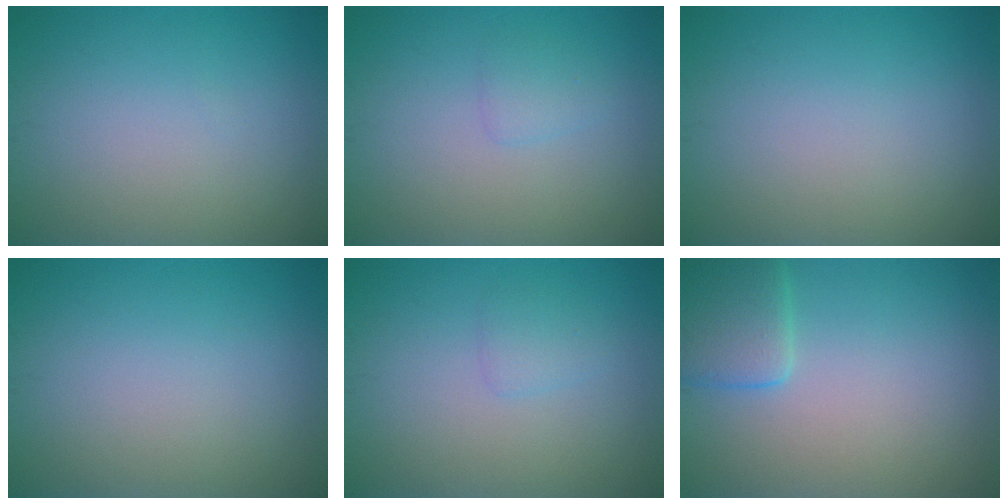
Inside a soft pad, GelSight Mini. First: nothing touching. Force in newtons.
{"total": 1.1, "press": 1.1, "slide": 0.1}
{"total": 0.0}
{"total": 0.0}
{"total": 1.1, "press": 1.1, "slide": 0.1}
{"total": 3.4, "press": 3.3, "slide": 0.2}